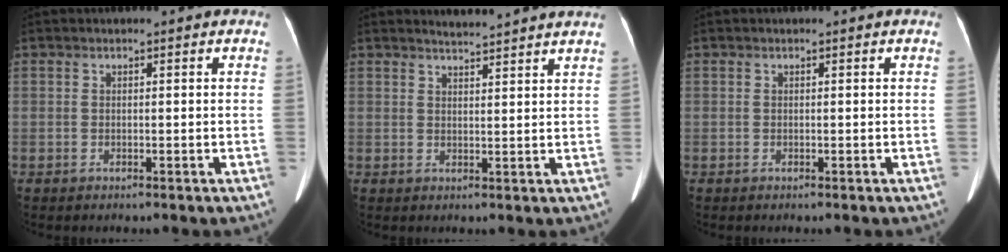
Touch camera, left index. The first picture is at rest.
{"total": 5.5, "force": [5.3, -0.9, 1.3], "torque": [-0.023, 0.005, 0.060]}
{"total": 0.0}